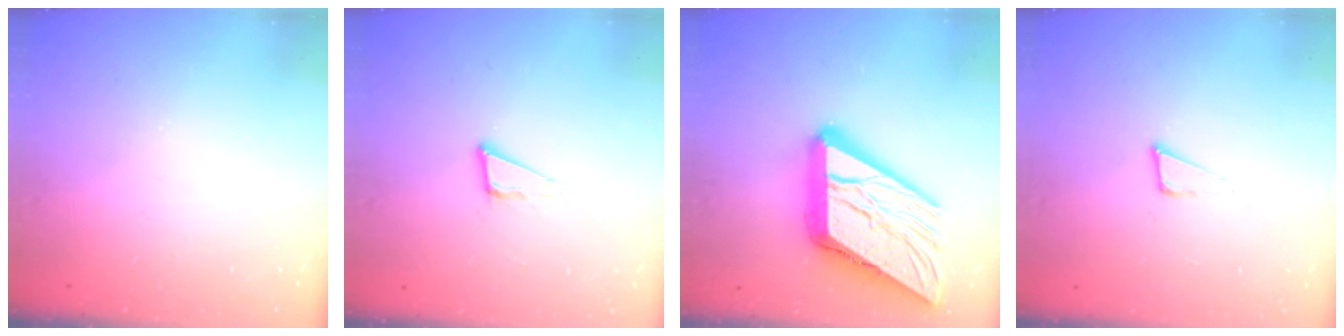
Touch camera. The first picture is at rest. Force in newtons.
{"total": 5.9, "press": 5.8, "slide": 1.3}
{"total": 24.2, "press": 24.1, "slide": 2.8}
{"total": 4.0, "press": 3.9, "slide": 0.8}